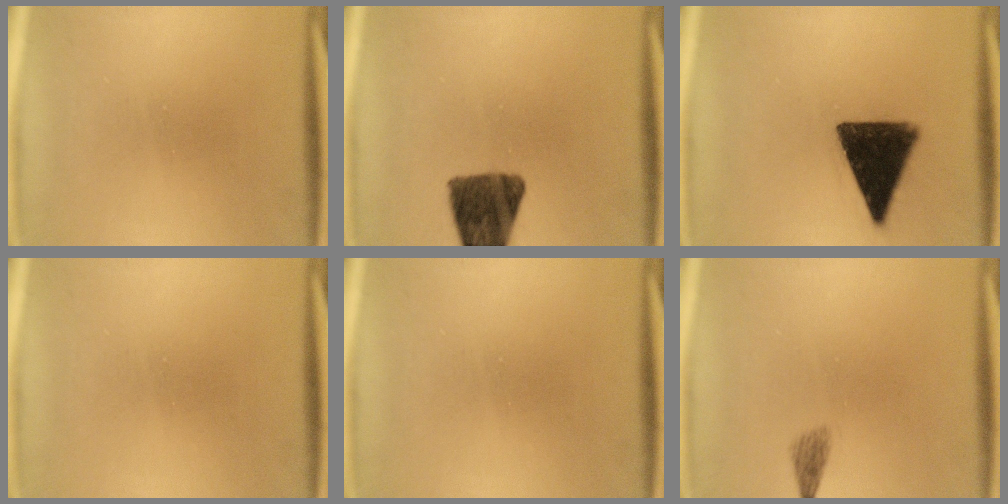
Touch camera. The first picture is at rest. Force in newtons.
{"total": 10.7}
{"total": 13.0}
{"total": 0.0}
{"total": 0.0}
{"total": 3.1}